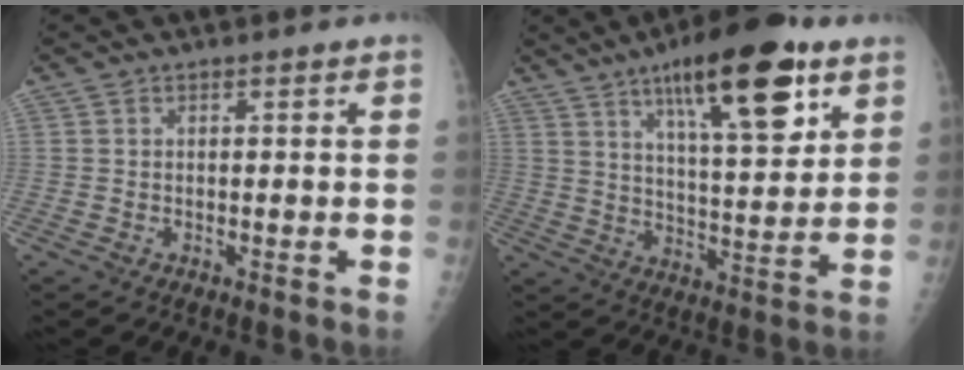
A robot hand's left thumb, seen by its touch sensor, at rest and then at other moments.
{"total": 18.5, "force": [9.9, 5.6, 14.6], "torque": [-0.192, -0.045, 0.155]}